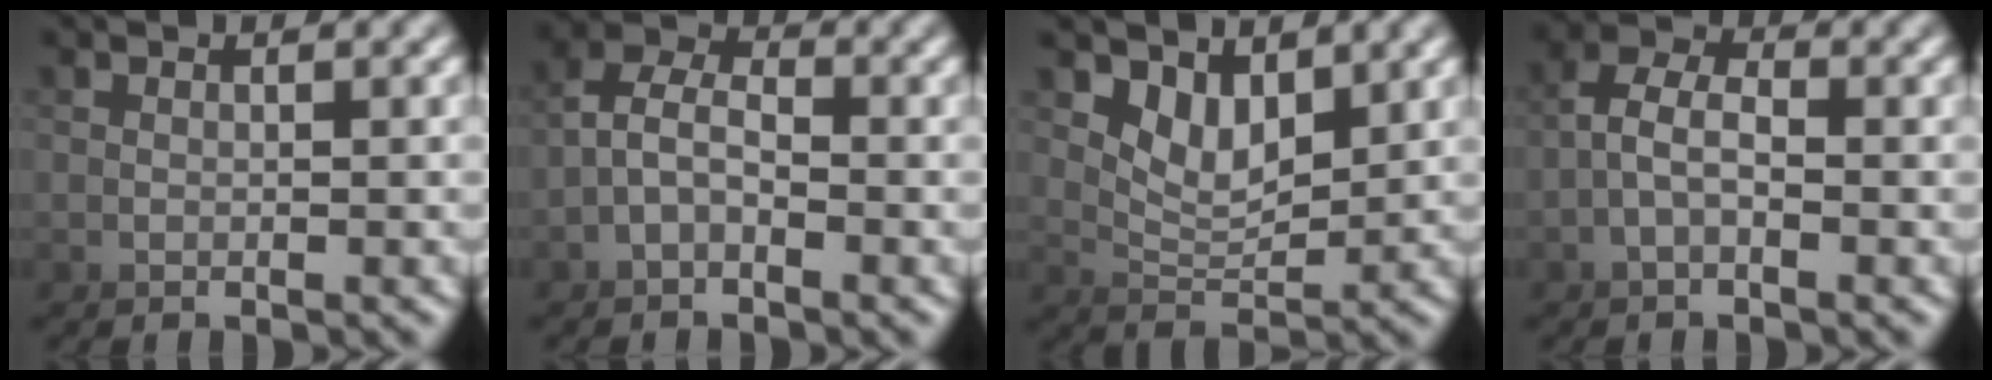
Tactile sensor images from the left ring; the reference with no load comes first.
{"total": 4.2, "force": [-2.7, 3.2, -0.7], "torque": [-0.024, -0.005, -0.057]}
{"total": 5.3, "force": [4.4, -1.1, -2.7], "torque": [0.008, 0.025, 0.052]}
{"total": 3.3, "force": [-2.3, 2.3, 0.0], "torque": [-0.045, -0.005, -0.048]}